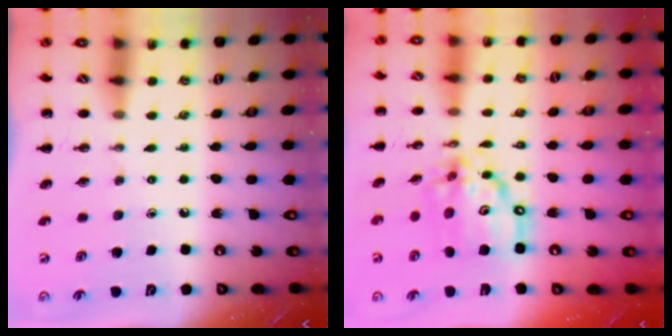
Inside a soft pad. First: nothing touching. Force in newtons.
{"total": 15.1, "press": 14.5, "slide": 4.2}